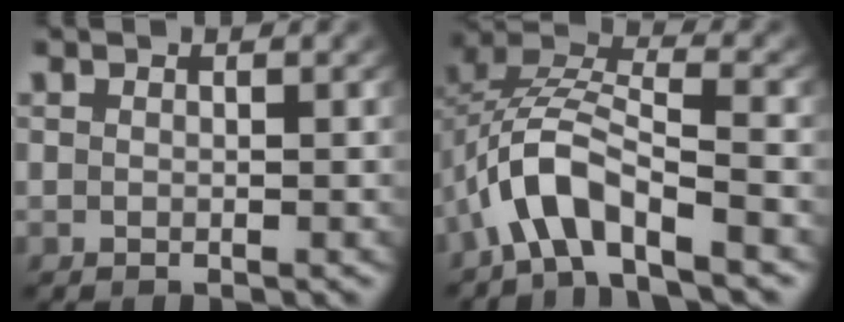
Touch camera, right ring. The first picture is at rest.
{"total": 7.1, "force": [-0.7, 5.1, 4.8], "torque": [-0.120, -0.003, -0.025]}